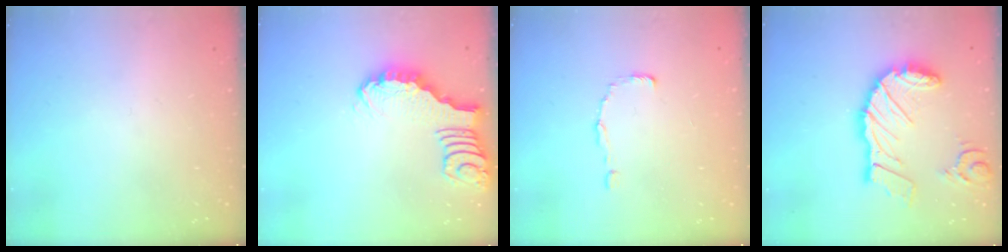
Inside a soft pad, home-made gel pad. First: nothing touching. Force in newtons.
{"total": 2.8, "press": 2.8, "slide": 0.4}
{"total": 0.6, "press": 0.6, "slide": 0.0}
{"total": 18.9, "press": 18.7, "slide": 2.6}